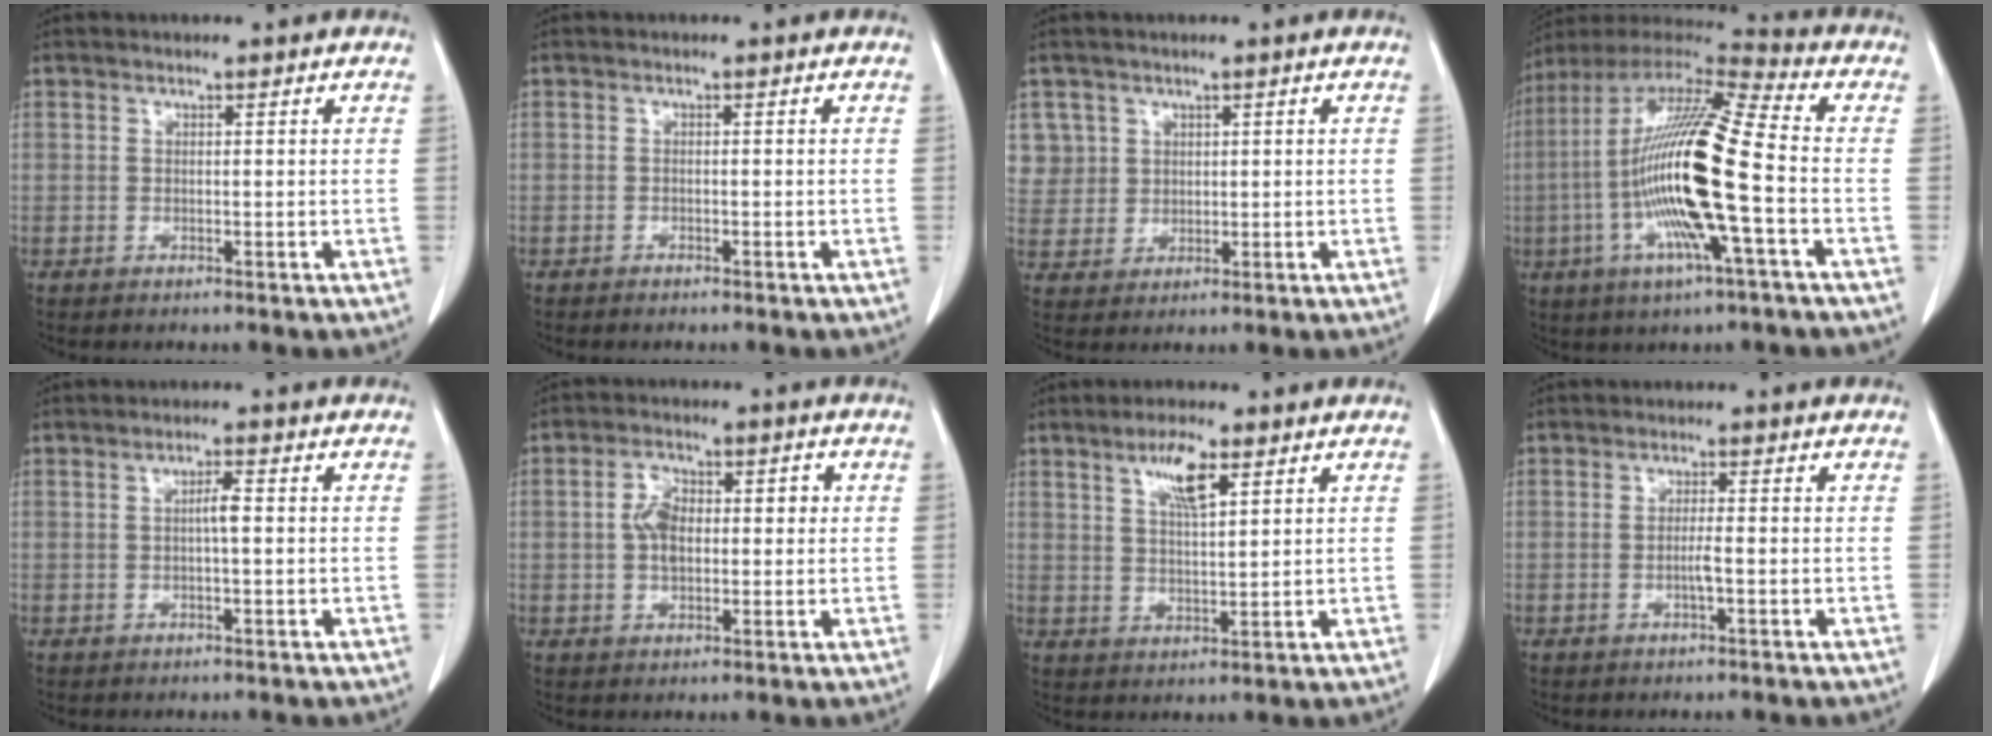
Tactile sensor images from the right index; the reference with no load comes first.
{"total": 1.4, "force": [-1.1, 0.6, 0.6], "torque": [-0.011, 0.000, -0.013]}
{"total": 7.8, "force": [2.9, 7.2, 0.8], "torque": [-0.029, 0.025, 0.076]}
{"total": 21.1, "force": [-3.8, 2.0, 20.7], "torque": [-0.423, -0.012, -0.078]}
{"total": 2.6, "force": [0.1, 0.6, 2.5], "torque": [-0.050, 0.007, 0.004]}
{"total": 7.1, "force": [0.6, 3.9, 5.8], "torque": [-0.110, 0.026, 0.011]}
{"total": 6.3, "force": [3.3, 1.5, 5.2], "torque": [-0.098, 0.002, 0.060]}
{"total": 2.3, "force": [-0.6, 0.3, 2.2], "torque": [-0.045, 0.001, -0.010]}